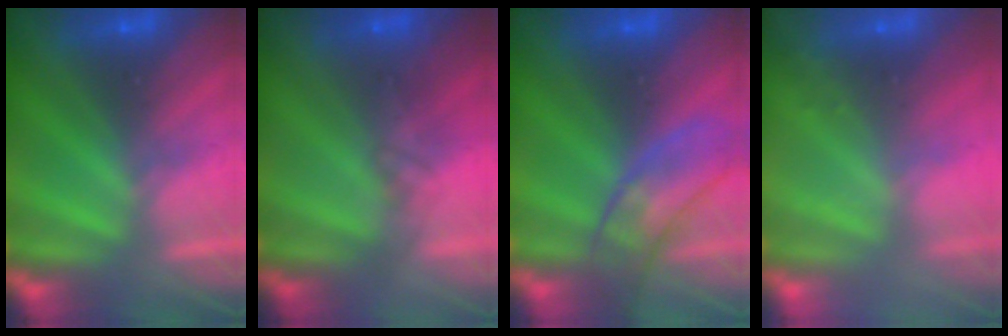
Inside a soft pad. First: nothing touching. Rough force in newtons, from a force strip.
{"total": 1.7}
{"total": 2.9}
{"total": 2.3}